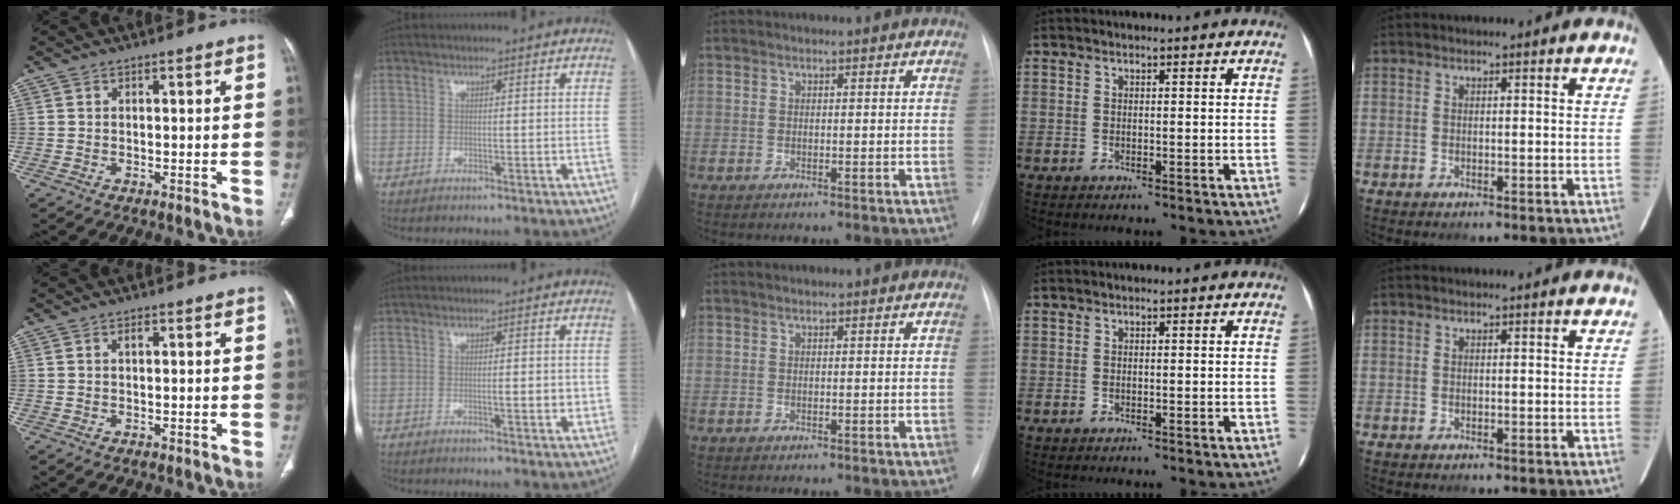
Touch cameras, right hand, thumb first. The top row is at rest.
{"thumb": {"total": 1.2, "force": [0.4, 0.6, 1.0], "torque": [-0.018, 0.005, 0.007]}, "index": {"total": 2.7, "force": [-0.3, 0.6, 2.6], "torque": [-0.040, -0.001, -0.004]}}